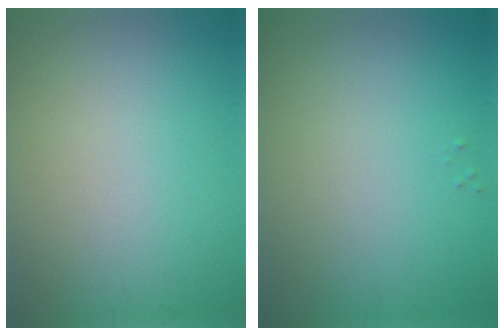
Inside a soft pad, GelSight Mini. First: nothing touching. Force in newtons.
{"total": 0.0}